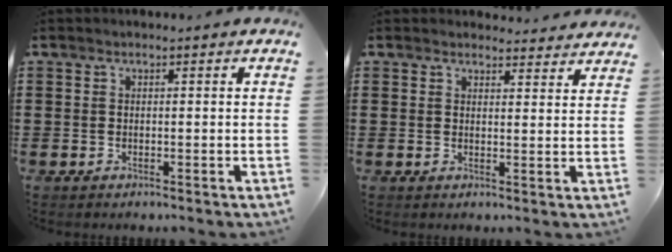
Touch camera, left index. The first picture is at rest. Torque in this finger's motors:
{"motor_torque": [0.93, -1.20, 0.00, -0.03]}